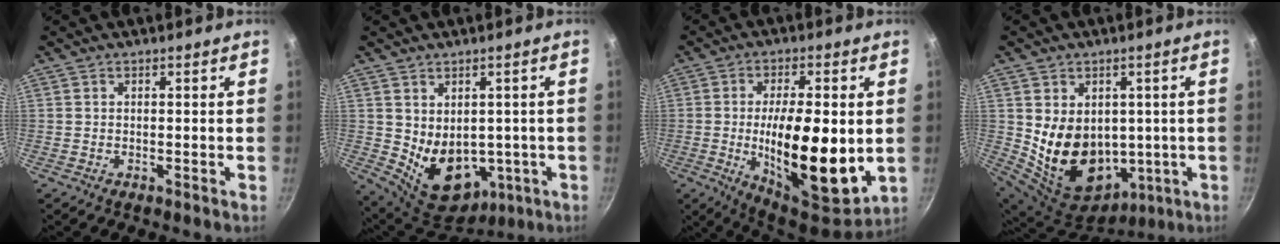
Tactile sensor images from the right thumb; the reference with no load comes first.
{"total": 12.7, "force": [-0.9, 9.3, 8.5], "torque": [-0.104, -0.019, 0.021]}
{"total": 18.9, "force": [-1.4, 7.2, 17.4], "torque": [-0.262, -0.013, -0.016]}
{"total": 17.0, "force": [0.6, 13.2, 10.7], "torque": [-0.170, -0.023, 0.047]}